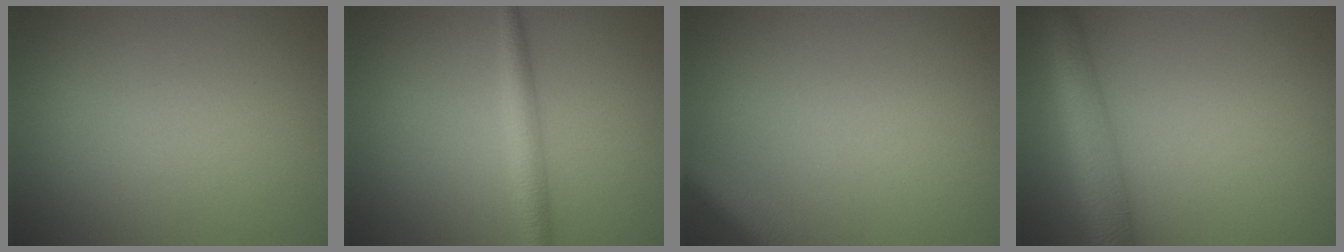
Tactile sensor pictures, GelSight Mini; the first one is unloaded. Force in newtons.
{"total": 2.6, "press": 2.6, "slide": 0.0}
{"total": 3.9, "press": 3.8, "slide": 0.3}
{"total": 5.7, "press": 5.7, "slide": 0.3}